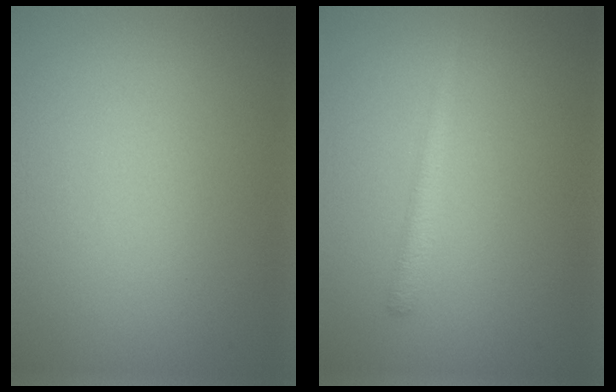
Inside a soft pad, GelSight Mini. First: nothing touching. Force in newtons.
{"total": 1.7, "press": 1.7, "slide": 0.0}